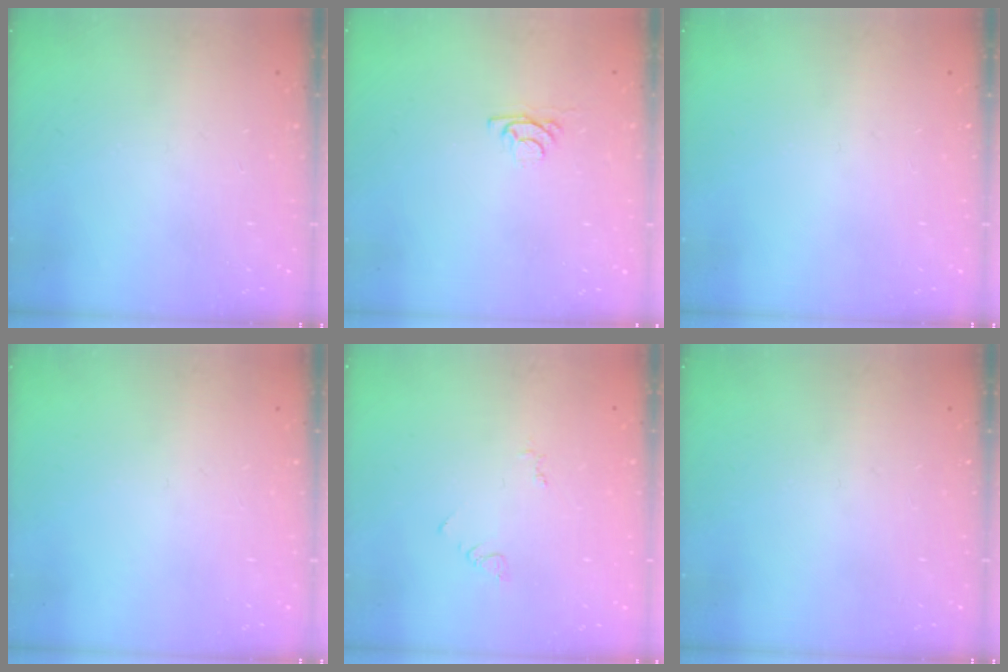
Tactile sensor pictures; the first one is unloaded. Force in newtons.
{"total": 3.8, "press": 3.8, "slide": 0.4}
{"total": 0.0}
{"total": 0.0}
{"total": 2.9, "press": 2.9, "slide": 0.4}
{"total": 0.0}